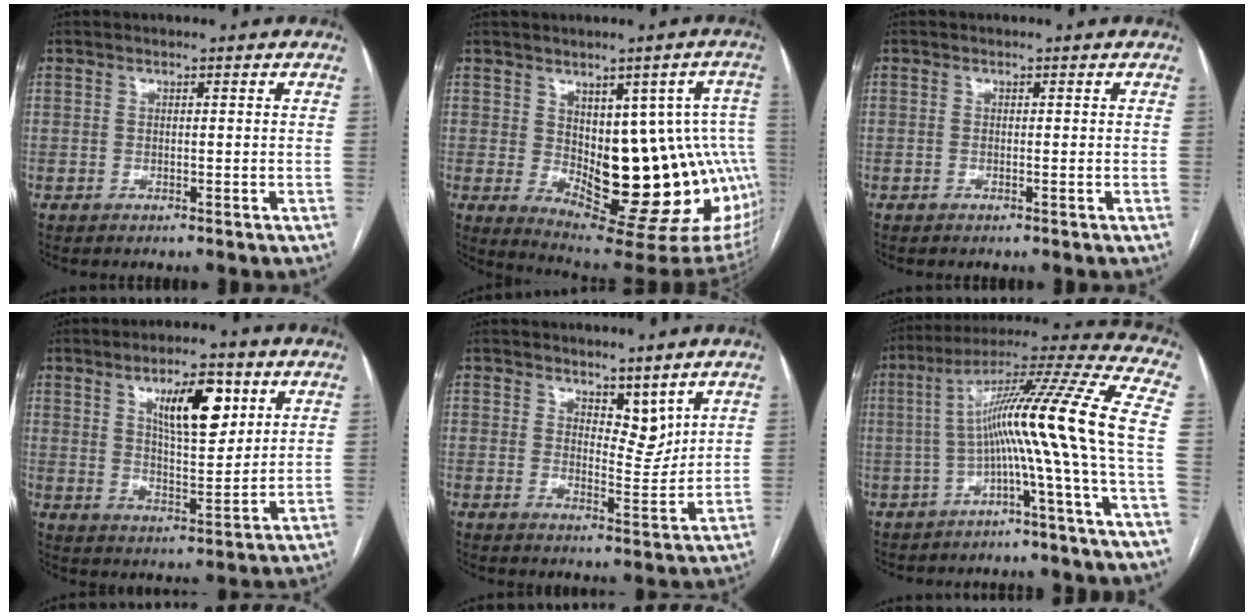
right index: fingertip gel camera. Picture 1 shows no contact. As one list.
[{"total": 21.5, "force": [-1.4, 8.2, 19.8], "torque": [-0.179, 0.014, 0.008]}, {"total": 0.0}, {"total": 10.6, "force": [4.8, 3.4, 8.9], "torque": [-0.147, 0.004, 0.083]}, {"total": 4.9, "force": [3.6, 2.3, 2.3], "torque": [-0.030, -0.010, 0.065]}, {"total": 14.7, "force": [-2.4, -2.5, 14.3], "torque": [-0.220, 0.035, -0.048]}]